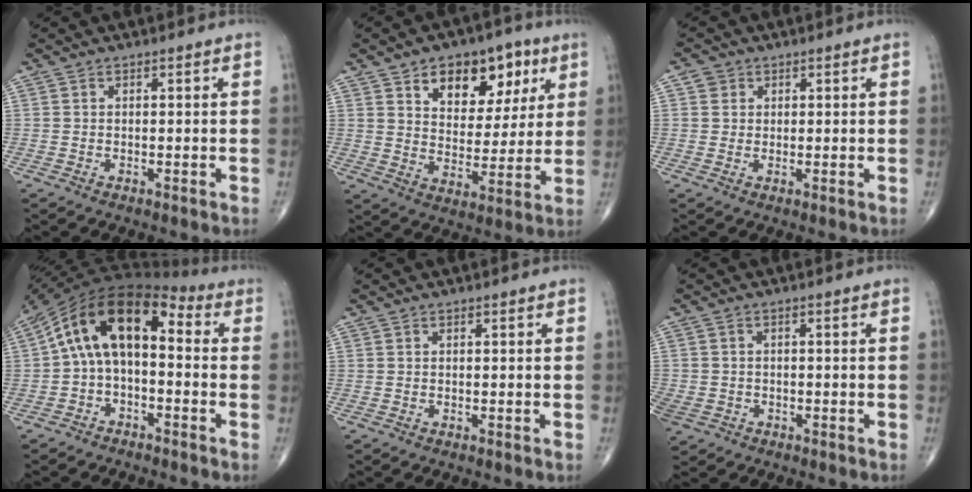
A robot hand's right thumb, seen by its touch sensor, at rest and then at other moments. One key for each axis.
{"total": 14.3, "fx": 6.9, "fy": 8.9, "fz": 8.8, "tx": -0.083, "ty": -0.027, "tz": 0.108}
{"total": 2.4, "fx": 0.8, "fy": 2.2, "fz": 0.4, "tx": 0.008, "ty": -0.002, "tz": 0.008}
{"total": 13.6, "fx": 0.6, "fy": 7.6, "fz": 11.2, "tx": -0.176, "ty": 0.051, "tz": -0.006}
{"total": 0.0}
{"total": 5.8, "fx": -2.6, "fy": 4.8, "fz": 2.0, "tx": -0.061, "ty": 0.006, "tz": -0.040}